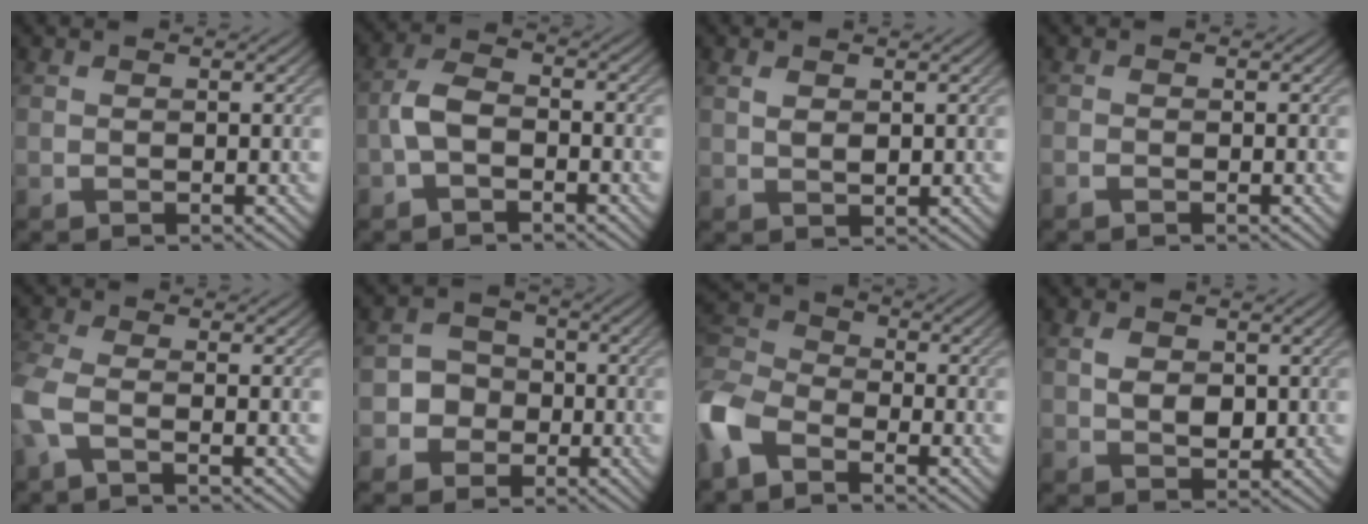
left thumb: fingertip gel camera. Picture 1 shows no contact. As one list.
[{"total": 4.0, "force": [-1.7, 2.2, 2.9], "torque": [-0.065, 0.009, -0.043]}, {"total": 1.7, "force": [0.7, 0.9, 1.3], "torque": [-0.028, 0.000, 0.015]}, {"total": 0.8, "force": [-0.7, 0.0, 0.4], "torque": [-0.009, -0.001, -0.016]}, {"total": 4.5, "force": [-1.8, 1.6, 3.8], "torque": [-0.104, -0.006, -0.051]}, {"total": 3.9, "force": [-1.2, 3.6, 0.8], "torque": [-0.003, 0.002, -0.041]}, {"total": 8.6, "force": [-5.2, 4.6, 5.2], "torque": [-0.135, -0.010, -0.124]}, {"total": 3.2, "force": [0.6, 2.2, 2.2], "torque": [-0.047, 0.000, 0.010]}]